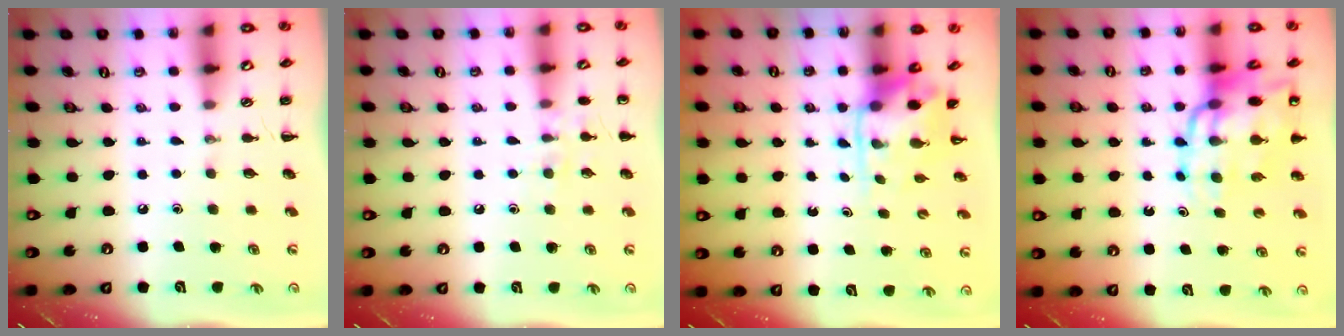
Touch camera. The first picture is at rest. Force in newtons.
{"total": 7.0, "press": 6.8, "slide": 1.6}
{"total": 3.5, "press": 3.4, "slide": 0.8}
{"total": 16.0, "press": 15.5, "slide": 3.9}